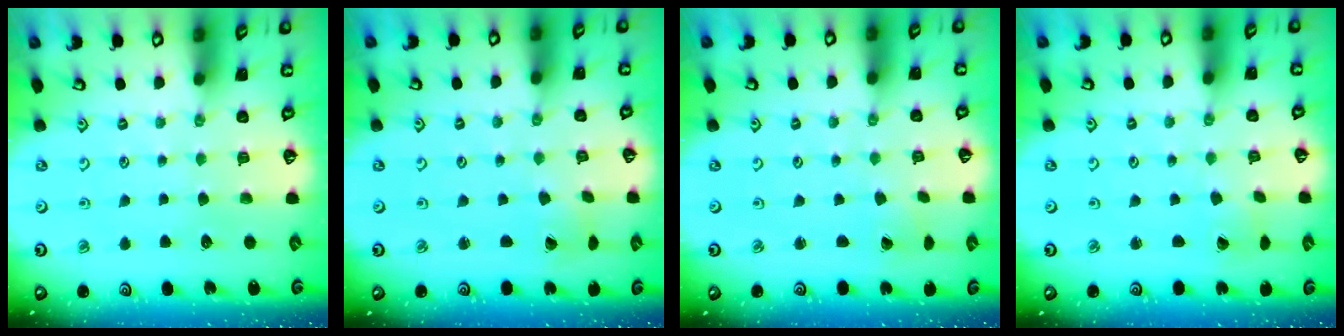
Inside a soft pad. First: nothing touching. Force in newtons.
{"total": 1.0, "press": 1.0, "slide": 0.1}
{"total": 1.2, "press": 1.2, "slide": 0.1}
{"total": 1.1, "press": 1.1, "slide": 0.1}